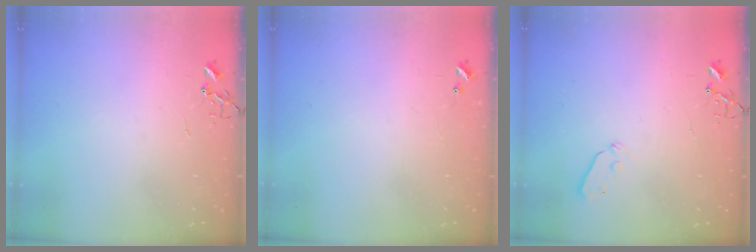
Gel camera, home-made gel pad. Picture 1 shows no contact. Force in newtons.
{"total": 5.0, "press": 5.0, "slide": 0.6}
{"total": 4.0, "press": 4.0, "slide": 0.4}